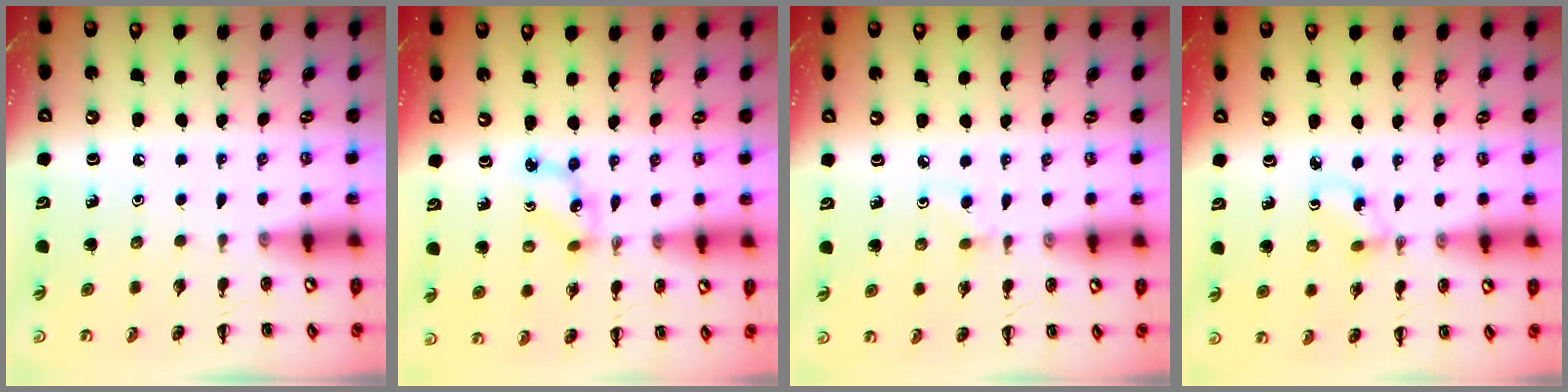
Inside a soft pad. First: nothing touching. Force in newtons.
{"total": 2.5, "press": 2.5, "slide": 0.6}
{"total": 2.6, "press": 2.4, "slide": 1.1}
{"total": 1.5, "press": 1.3, "slide": 0.7}